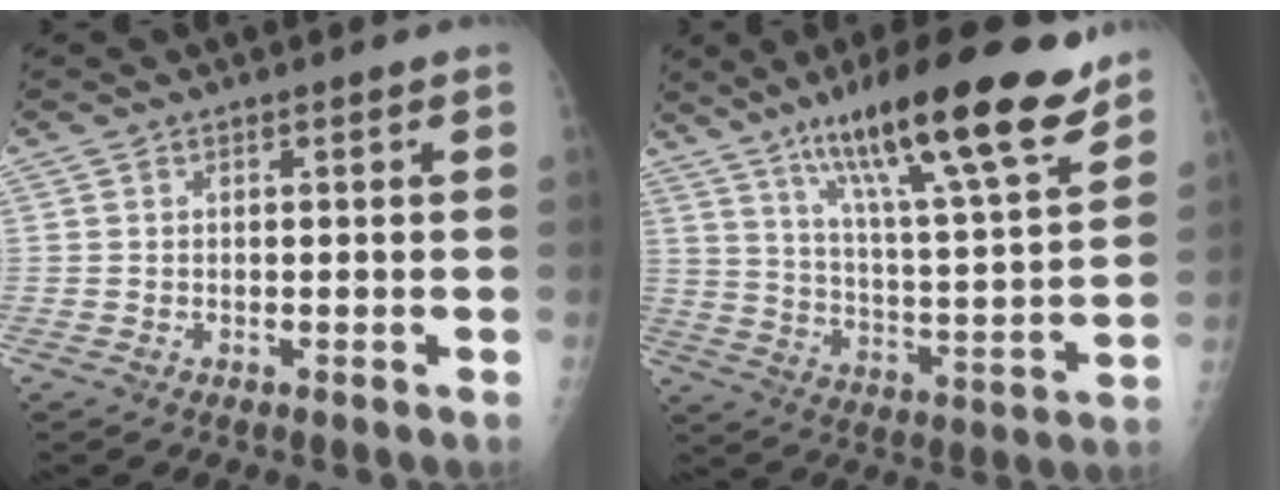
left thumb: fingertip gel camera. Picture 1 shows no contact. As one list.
[{"total": 23.3, "force": [15.5, 3.9, 17.0], "torque": [-0.255, -0.061, 0.254]}]